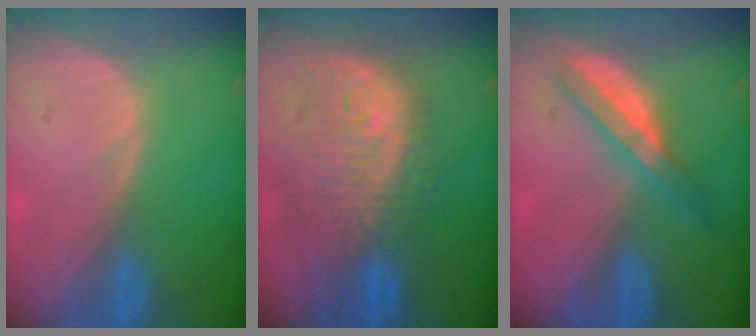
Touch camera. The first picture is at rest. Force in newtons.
{"total": 11.3, "press": 10.6, "slide": 3.9}
{"total": 4.9, "press": 4.8, "slide": 0.7}